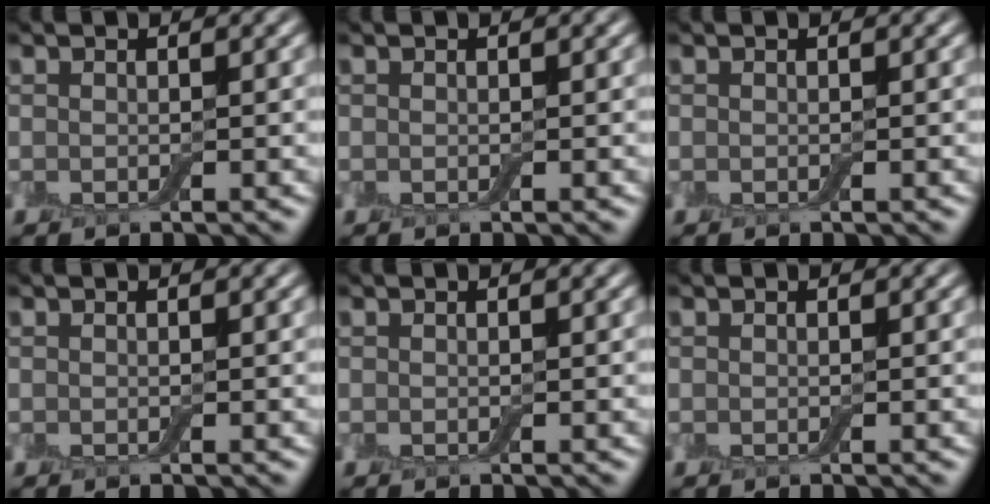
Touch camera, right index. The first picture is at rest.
{"total": 0.0}
{"total": 0.0}
{"total": 0.0}
{"total": 0.0}
{"total": 0.0}